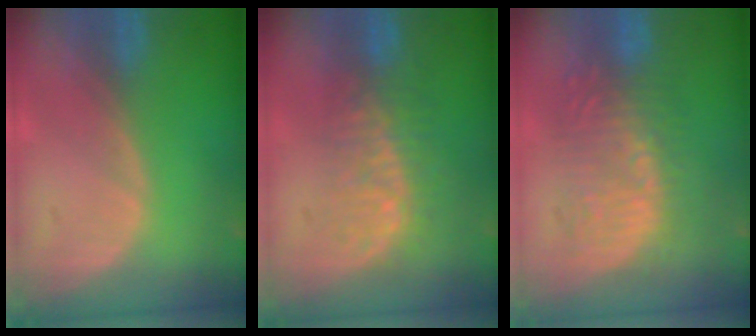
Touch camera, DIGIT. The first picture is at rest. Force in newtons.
{"total": 7.6, "press": 7.3, "slide": 2.3}
{"total": 8.8, "press": 8.8, "slide": 0.2}